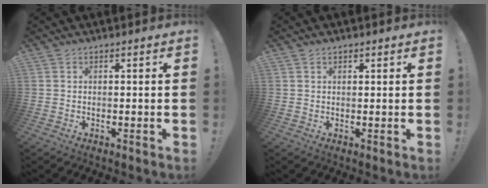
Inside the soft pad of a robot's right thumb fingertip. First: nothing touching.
{"total": 0.9, "force": [0.7, 0.5, 0.3], "torque": [-0.007, 0.001, 0.013]}